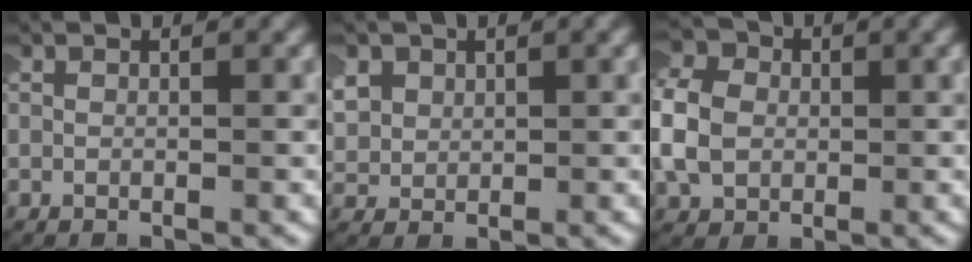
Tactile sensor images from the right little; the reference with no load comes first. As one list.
[{"total": 2.7, "force": [1.0, 2.2, 1.2], "torque": [-0.049, -0.006, 0.024]}, {"total": 4.9, "force": [0.1, 4.1, 2.7], "torque": [-0.081, 0.003, -0.002]}]